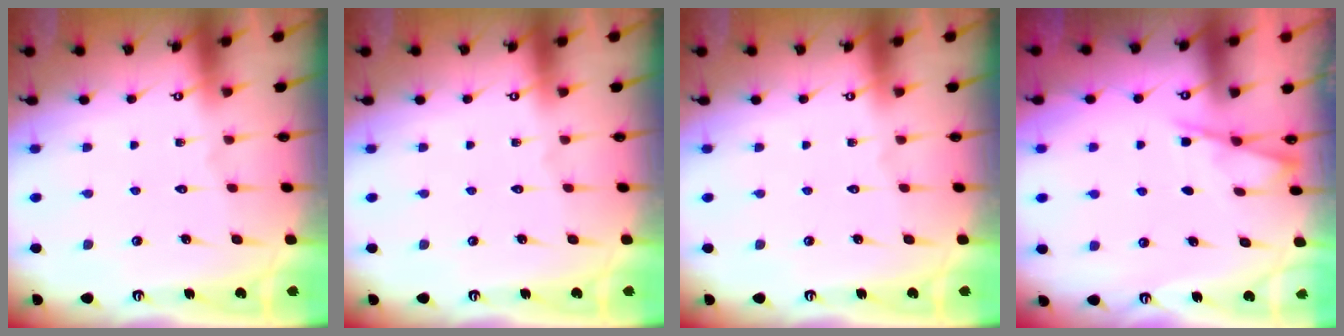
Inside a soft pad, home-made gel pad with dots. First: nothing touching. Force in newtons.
{"total": 0.0}
{"total": 0.0}
{"total": 4.9, "press": 4.8, "slide": 0.7}